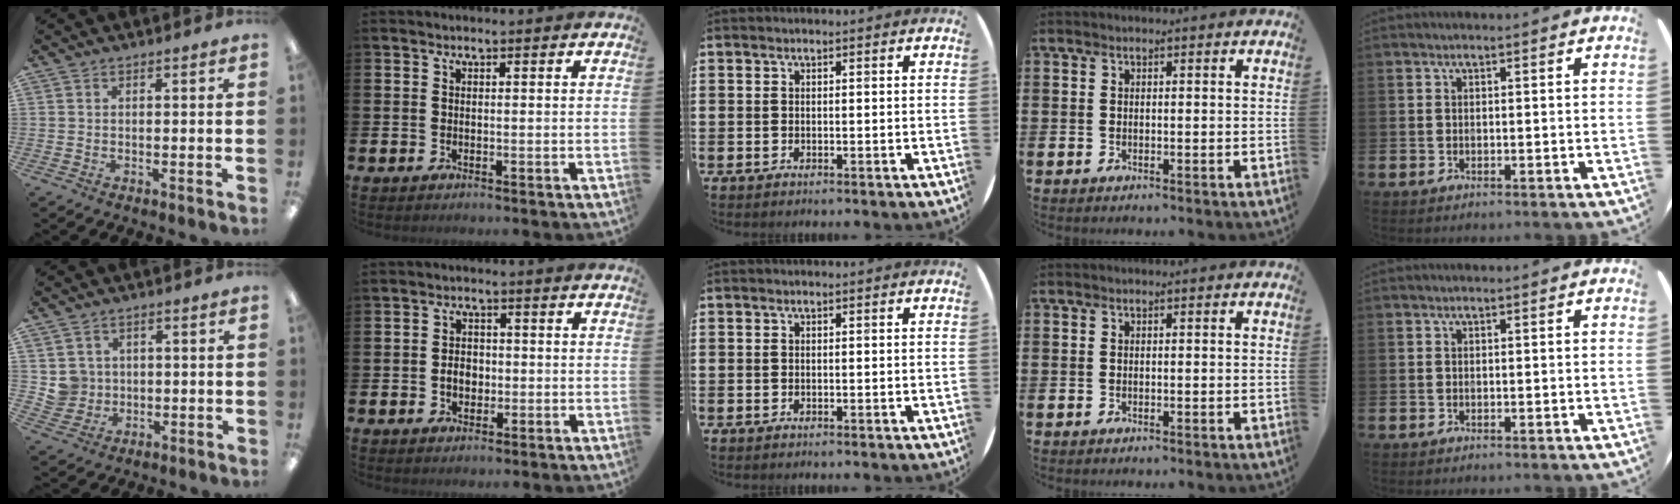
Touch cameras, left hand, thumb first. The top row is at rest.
{"thumb": {"total": 4.8, "force": [1.0, 4.8, 0.0], "torque": [0.000, 0.003, 0.020]}, "index": {"total": 2.8, "force": [-0.7, 2.1, 1.7], "torque": [-0.017, -0.002, -0.020]}}